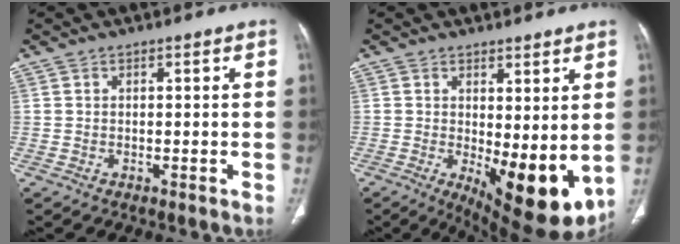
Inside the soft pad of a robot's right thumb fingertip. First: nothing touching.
{"total": 13.0, "force": [-0.9, 5.1, 11.9], "torque": [-0.158, -0.032, 0.005]}